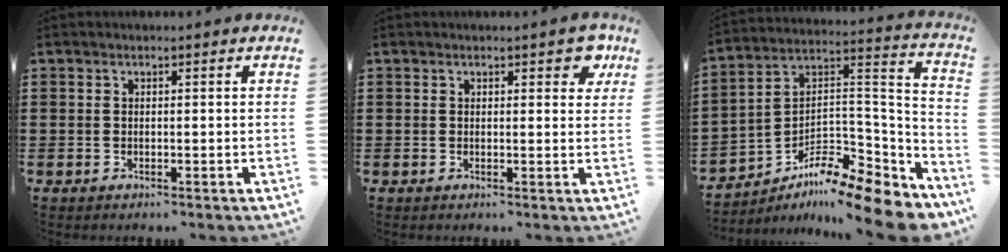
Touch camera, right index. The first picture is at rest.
{"total": 2.7, "force": [1.6, 1.2, 1.8], "torque": [-0.016, -0.001, 0.023]}
{"total": 10.4, "force": [-8.5, 2.2, 5.6], "torque": [-0.090, 0.006, -0.166]}